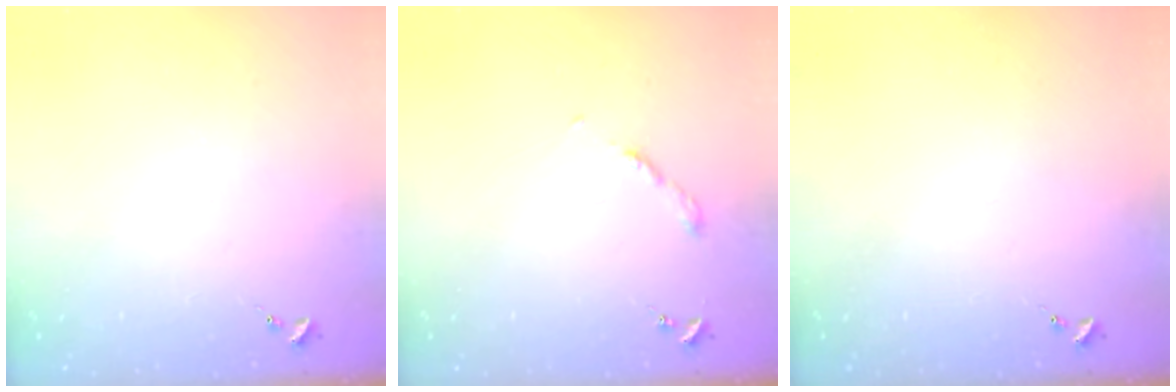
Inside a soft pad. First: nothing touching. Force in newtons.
{"total": 2.7, "press": 2.6, "slide": 0.3}
{"total": 0.0}